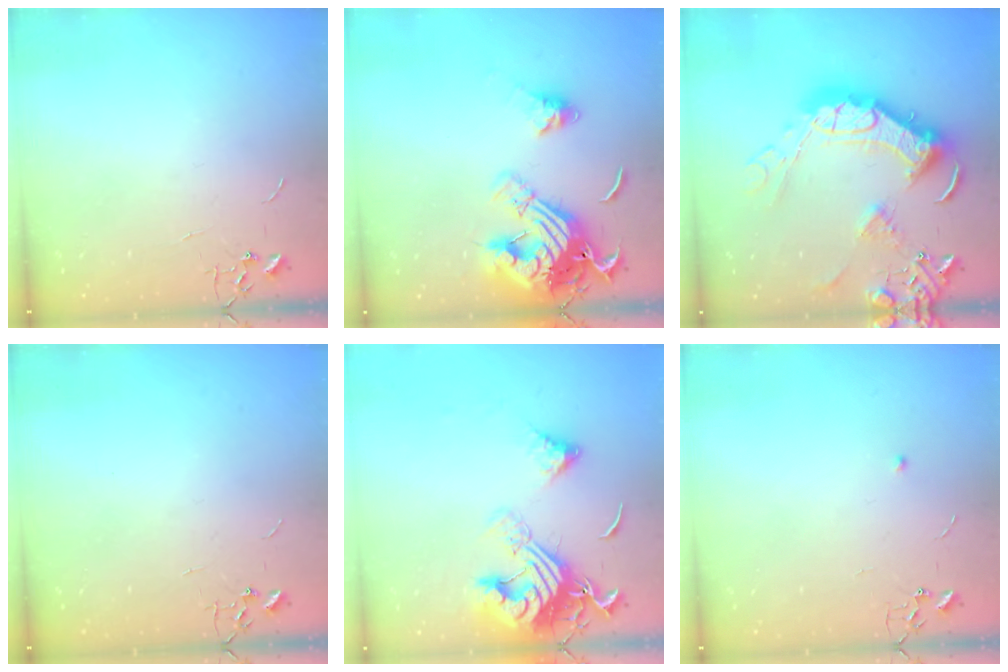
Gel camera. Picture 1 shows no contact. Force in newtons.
{"total": 20.1, "press": 20.0, "slide": 2.2}
{"total": 25.9, "press": 25.7, "slide": 3.3}
{"total": 0.0}
{"total": 17.6, "press": 17.5, "slide": 2.0}
{"total": 3.8, "press": 3.7, "slide": 0.7}